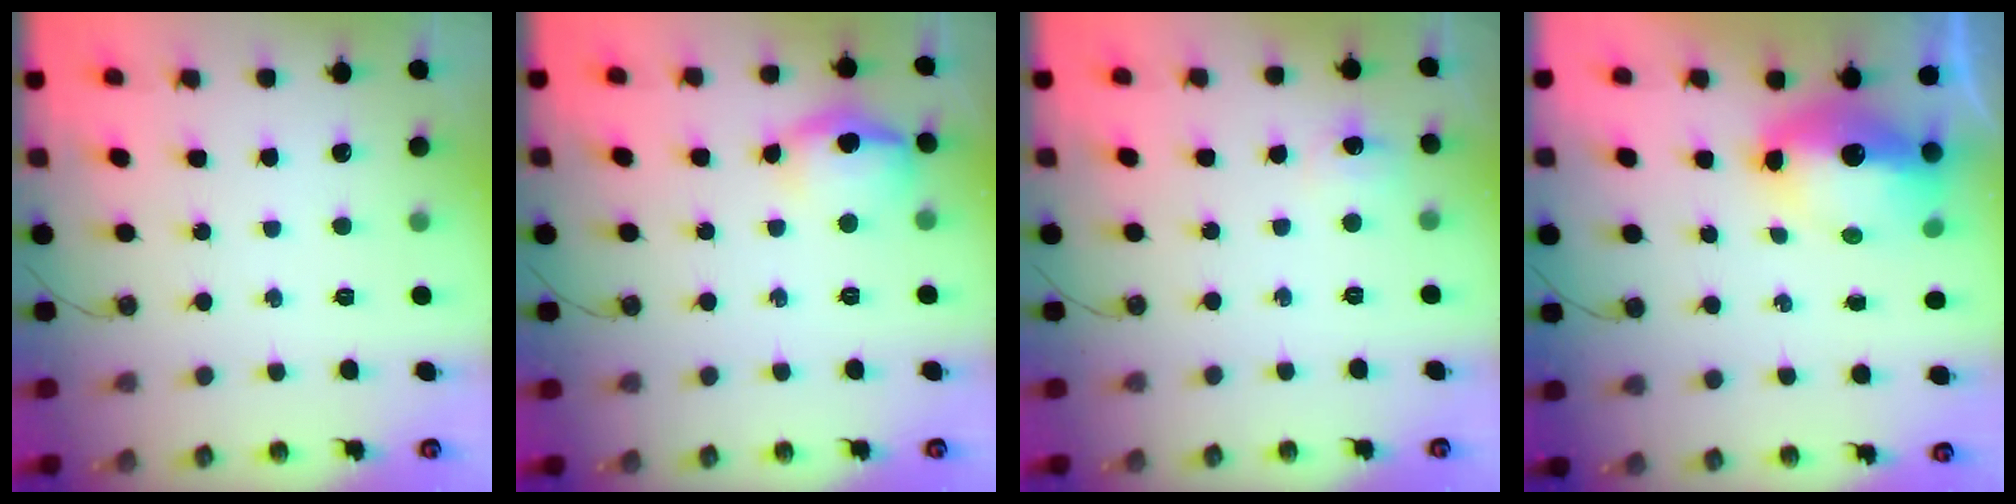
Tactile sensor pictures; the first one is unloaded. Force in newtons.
{"total": 11.9, "press": 11.7, "slide": 2.2}
{"total": 6.0, "press": 5.9, "slide": 0.9}
{"total": 11.6, "press": 11.6, "slide": 1.3}